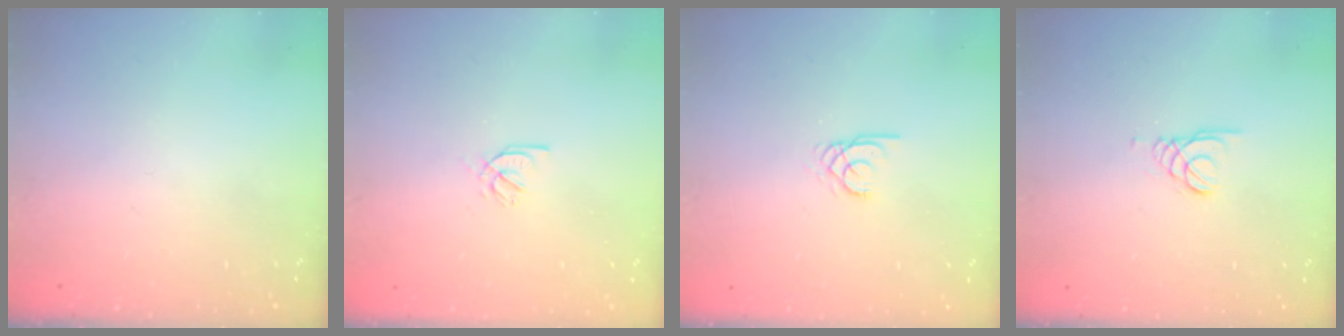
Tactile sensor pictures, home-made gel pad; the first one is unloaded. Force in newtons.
{"total": 2.1, "press": 2.1, "slide": 0.2}
{"total": 1.9, "press": 1.9, "slide": 0.0}
{"total": 1.0, "press": 1.0, "slide": 0.1}